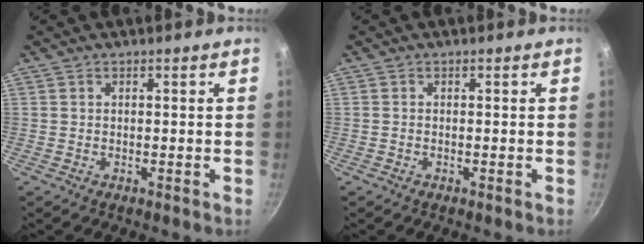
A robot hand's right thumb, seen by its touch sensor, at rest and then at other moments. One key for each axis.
{"total": 0.0}